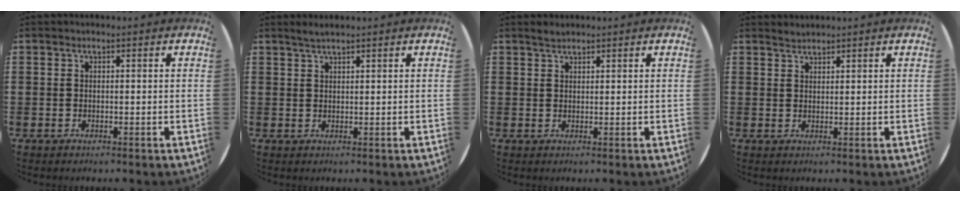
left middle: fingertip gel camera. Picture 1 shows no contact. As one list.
[{"total": 1.6, "force": [1.4, 0.0, 0.7], "torque": [-0.014, 0.003, 0.025]}, {"total": 1.3, "force": [1.3, 0.2, 0.3], "torque": [-0.007, 0.003, 0.023]}, {"total": 1.3, "force": [1.3, 0.1, 0.0], "torque": [-0.001, 0.002, 0.025]}]